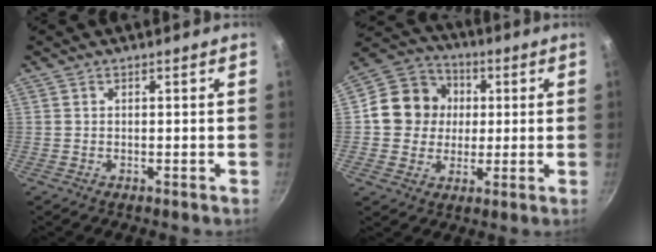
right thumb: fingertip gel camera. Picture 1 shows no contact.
{"total": 12.4, "force": [1.3, 11.3, 4.8], "torque": [-0.051, 0.020, 0.010]}